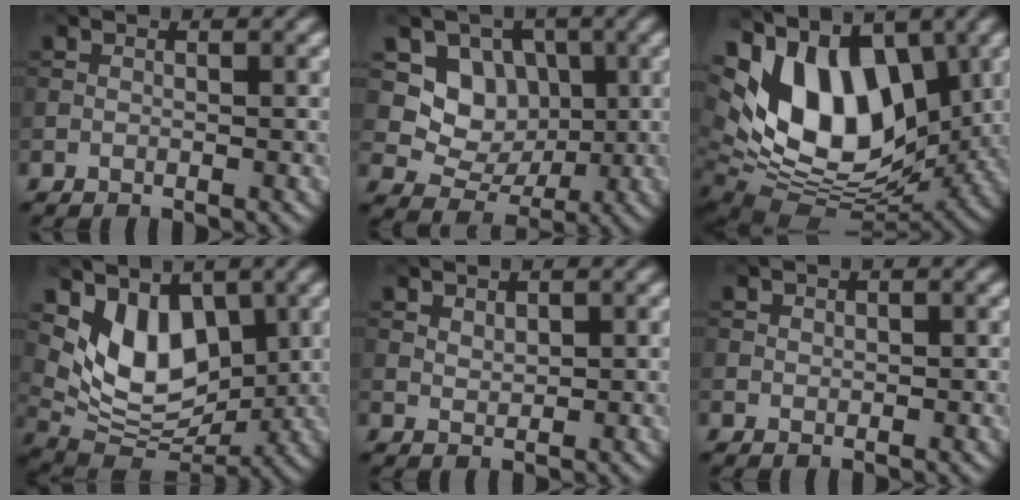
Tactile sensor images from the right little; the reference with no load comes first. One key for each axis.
{"total": 5.0, "fx": 1.0, "fy": 4.4, "fz": 2.3, "tx": -0.030, "ty": -0.010, "tz": 0.010}
{"total": 13.4, "fx": 2.1, "fy": 8.5, "fz": 10.1, "tx": -0.175, "ty": -0.006, "tz": 0.029}
{"total": 6.2, "fx": 2.4, "fy": 4.0, "fz": 4.1, "tx": -0.078, "ty": -0.024, "tz": 0.040}
{"total": 1.3, "fx": 0.9, "fy": 0.7, "fz": 0.6, "tx": -0.013, "ty": -0.002, "tz": 0.022}
{"total": 0.6, "fx": 0.4, "fy": 0.5, "fz": 0.1, "tx": -0.001, "ty": -0.002, "tz": 0.009}